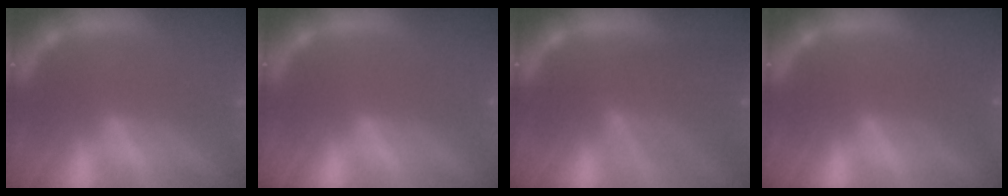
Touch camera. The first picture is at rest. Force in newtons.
{"total": 0.0}
{"total": 6.5}
{"total": 1.9}